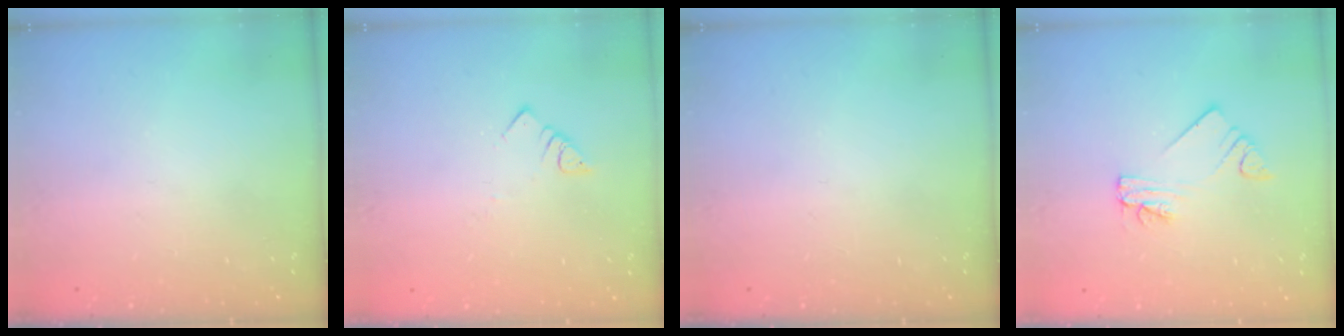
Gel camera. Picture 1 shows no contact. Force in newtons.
{"total": 3.0, "press": 3.0, "slide": 0.1}
{"total": 0.0}
{"total": 2.2, "press": 2.2, "slide": 0.1}